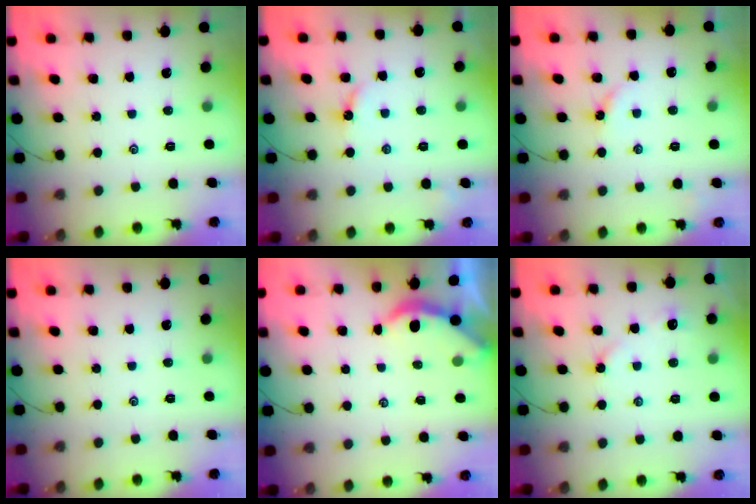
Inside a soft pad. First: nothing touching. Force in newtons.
{"total": 2.8, "press": 2.8, "slide": 0.2}
{"total": 2.9, "press": 2.8, "slide": 0.4}
{"total": 0.0}
{"total": 2.3, "press": 2.3, "slide": 0.5}
{"total": 2.9, "press": 2.9, "slide": 0.5}